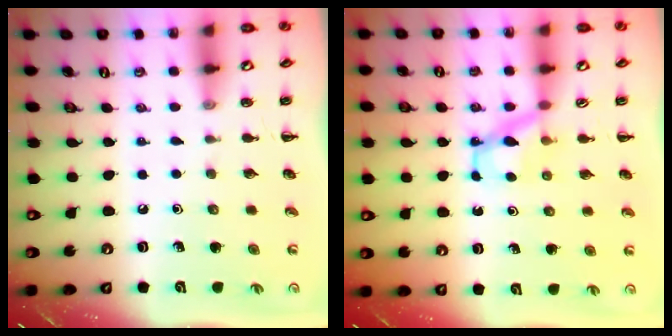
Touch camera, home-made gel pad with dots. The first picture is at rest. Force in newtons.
{"total": 4.1, "press": 4.0, "slide": 0.8}